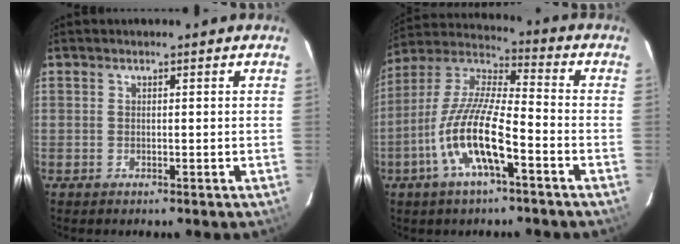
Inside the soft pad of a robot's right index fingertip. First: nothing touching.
{"total": 14.4, "force": [-6.2, 3.2, 12.6], "torque": [-0.256, -0.008, -0.124]}